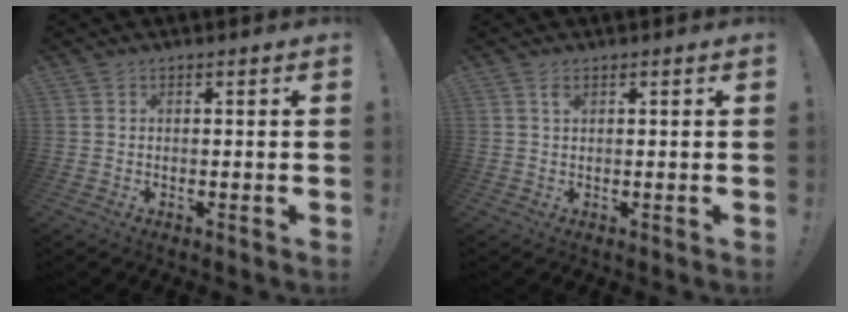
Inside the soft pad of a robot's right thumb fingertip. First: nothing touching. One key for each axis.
{"total": 1.4, "fx": 0.7, "fy": 0.6, "fz": 1.0, "tx": -0.020, "ty": 0.001, "tz": 0.011}